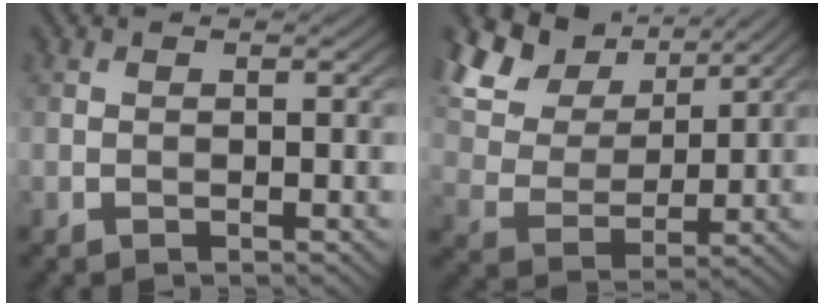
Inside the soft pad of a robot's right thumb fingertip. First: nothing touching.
{"total": 13.4, "force": [8.8, 7.3, 7.0], "torque": [-0.209, 0.011, 0.169]}